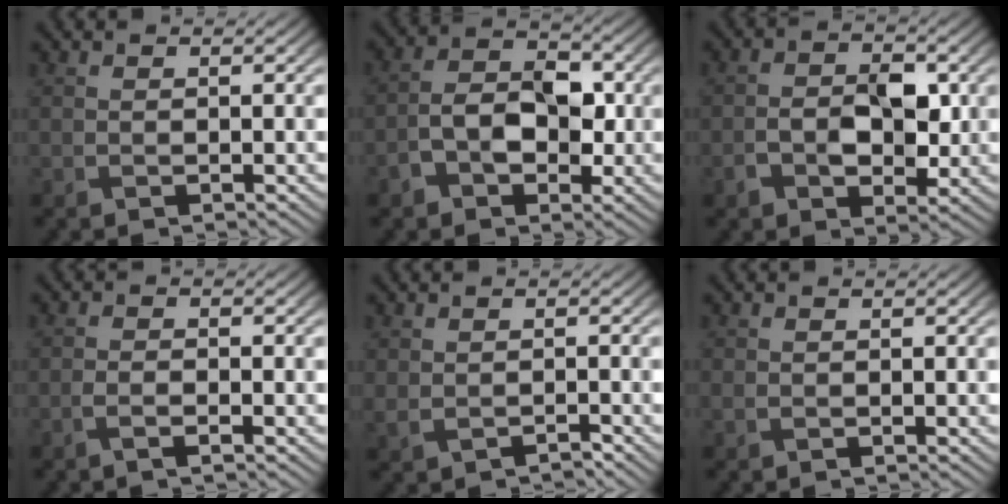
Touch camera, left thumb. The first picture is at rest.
{"total": 6.1, "force": [-1.7, 3.9, 4.3], "torque": [-0.074, 0.002, -0.036]}
{"total": 5.6, "force": [-0.9, 3.3, 4.4], "torque": [-0.075, -0.002, -0.015]}
{"total": 1.5, "force": [-0.9, 0.3, 1.2], "torque": [-0.027, 0.003, -0.021]}
{"total": 1.6, "force": [-0.9, 0.8, 1.1], "torque": [-0.027, -0.004, -0.014]}
{"total": 0.6, "force": [-0.1, 0.5, 0.4], "torque": [-0.013, -0.002, -0.002]}